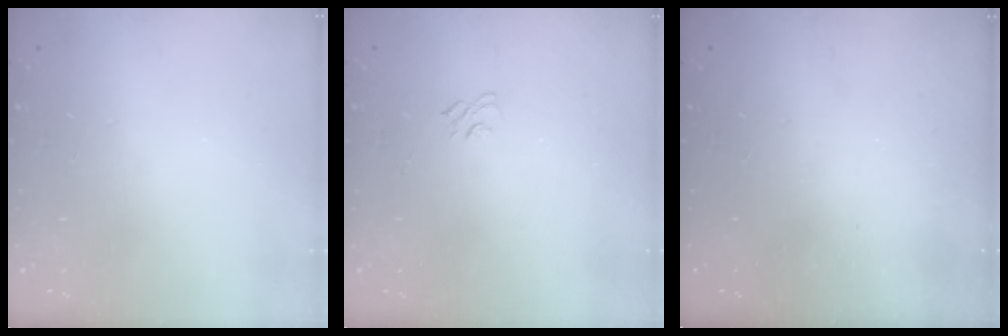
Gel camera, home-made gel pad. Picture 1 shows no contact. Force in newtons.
{"total": 4.2, "press": 4.0, "slide": 1.1}
{"total": 2.3, "press": 2.2, "slide": 0.8}